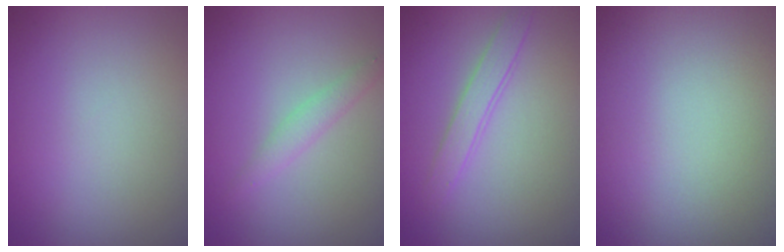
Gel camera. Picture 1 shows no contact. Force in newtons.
{"total": 1.5, "press": 1.5, "slide": 0.1}
{"total": 1.9, "press": 1.9, "slide": 0.2}
{"total": 0.0}